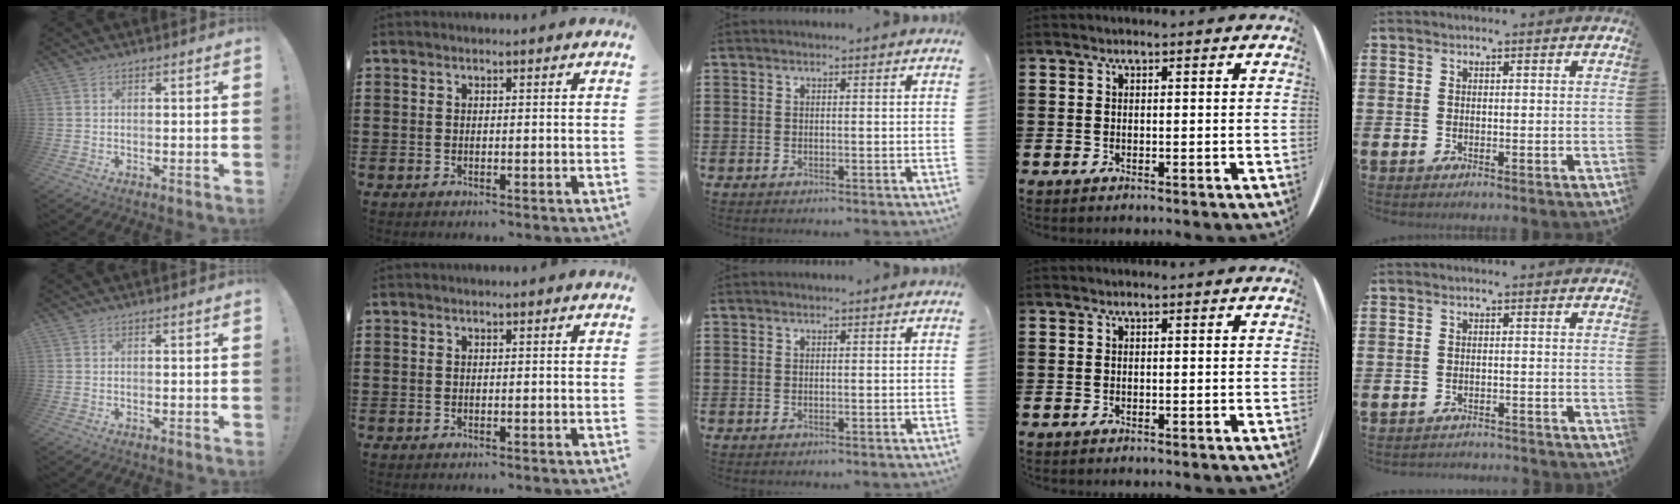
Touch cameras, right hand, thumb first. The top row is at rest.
{"little": {"total": 1.2, "force": [-1.2, 0.0, 0.0], "torque": [-0.003, 0.003, -0.026]}}